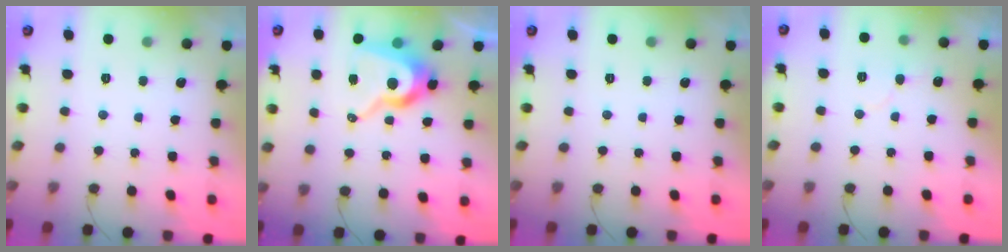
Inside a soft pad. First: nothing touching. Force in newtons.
{"total": 13.8, "press": 13.7, "slide": 1.1}
{"total": 0.0}
{"total": 4.5, "press": 4.5, "slide": 0.4}